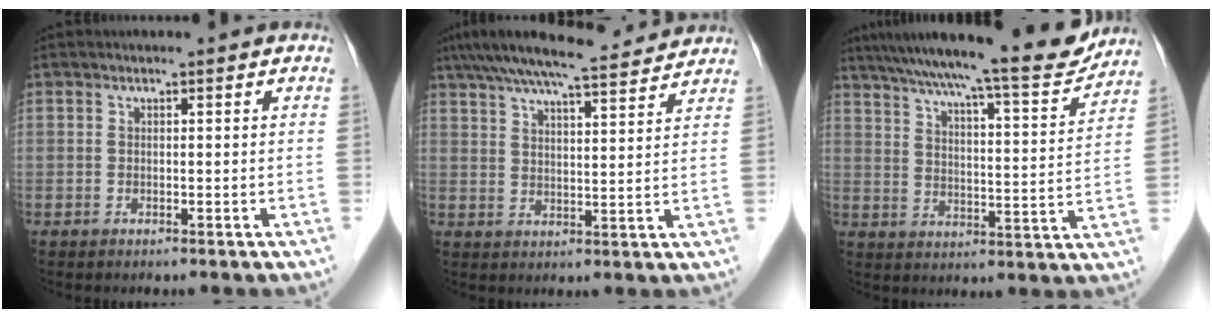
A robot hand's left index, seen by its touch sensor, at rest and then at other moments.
{"total": 14.9, "force": [13.3, 1.8, 6.6], "torque": [-0.117, 0.032, 0.197]}
{"total": 19.6, "force": [17.3, 0.9, 9.2], "torque": [-0.147, -0.012, 0.243]}